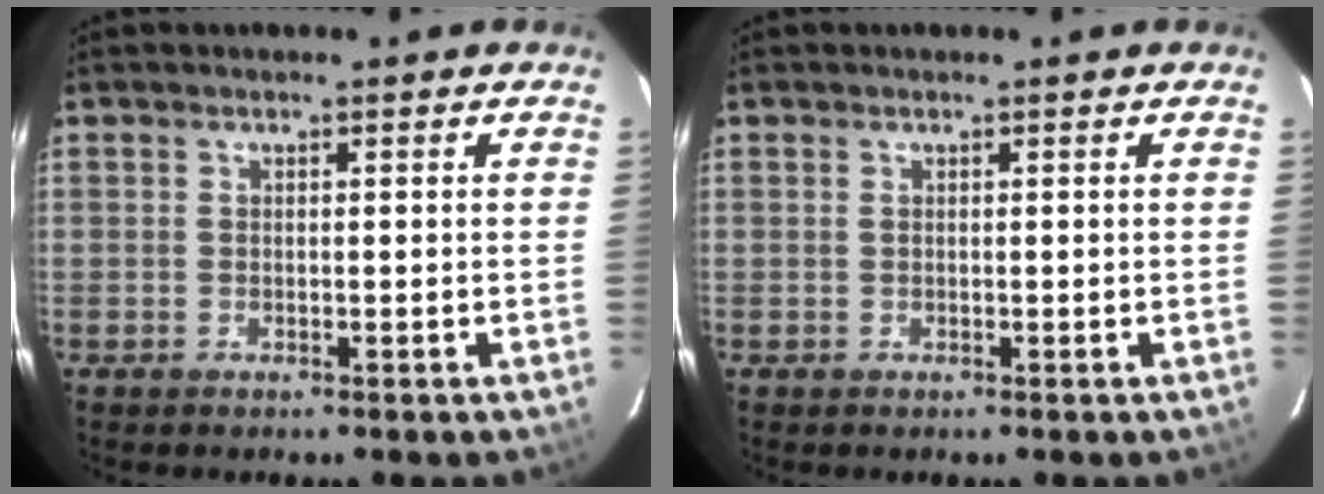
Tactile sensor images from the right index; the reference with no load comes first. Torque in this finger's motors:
{"motor_torque": [-0.31, 0.19, 0.02, 0.01]}